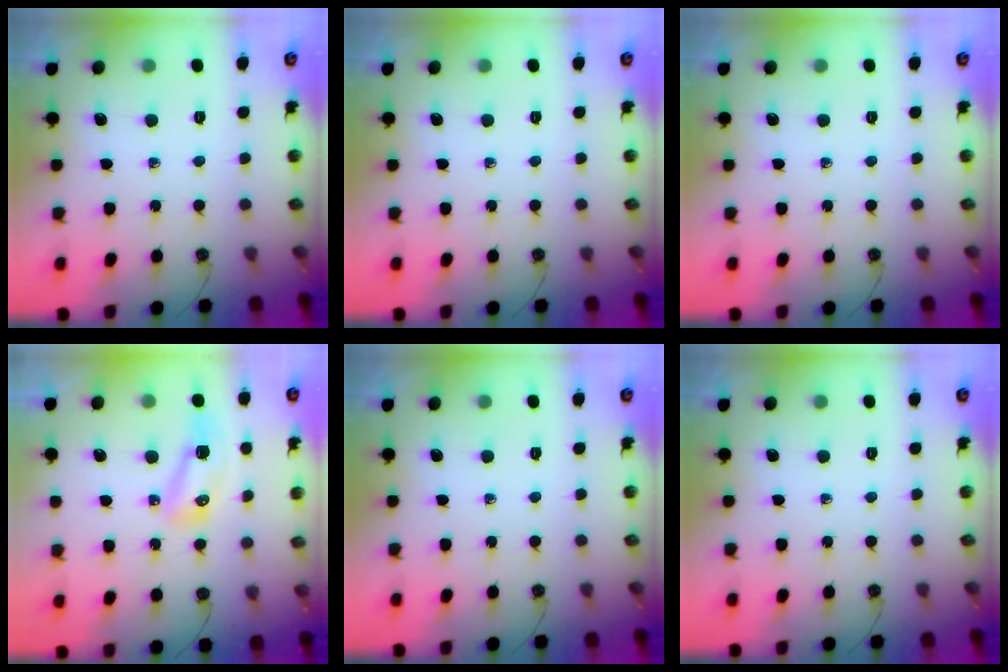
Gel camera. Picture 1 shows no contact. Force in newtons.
{"total": 0.0}
{"total": 0.0}
{"total": 7.7, "press": 7.6, "slide": 1.1}
{"total": 0.0}
{"total": 0.0}